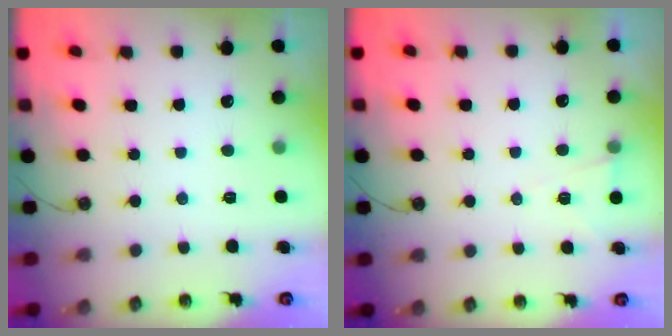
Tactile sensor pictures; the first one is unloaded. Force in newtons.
{"total": 5.3, "press": 3.1, "slide": 4.3}